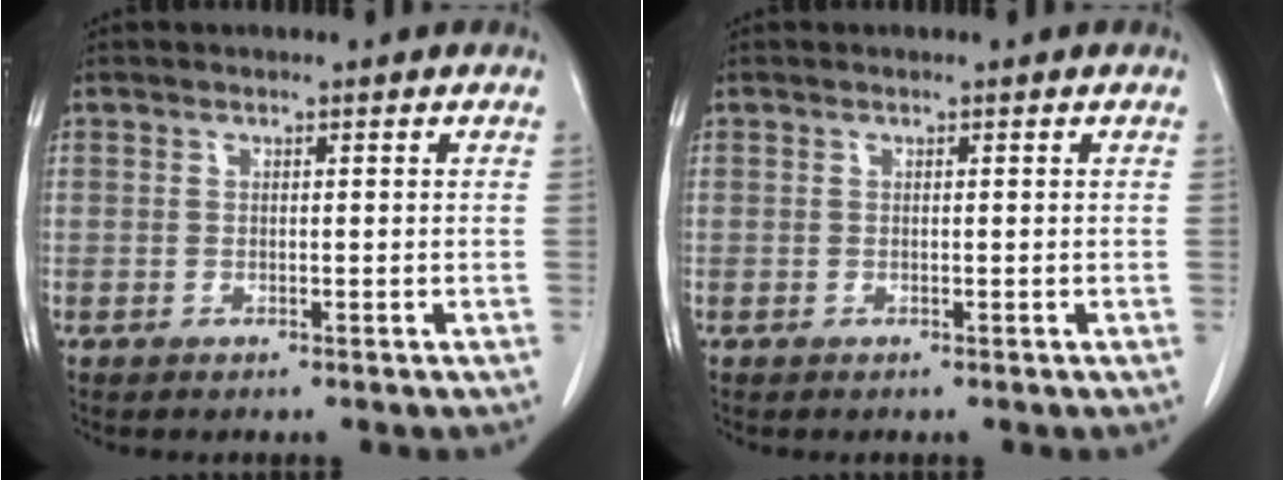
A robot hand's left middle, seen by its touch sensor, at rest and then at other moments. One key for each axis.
{"total": 0.0}